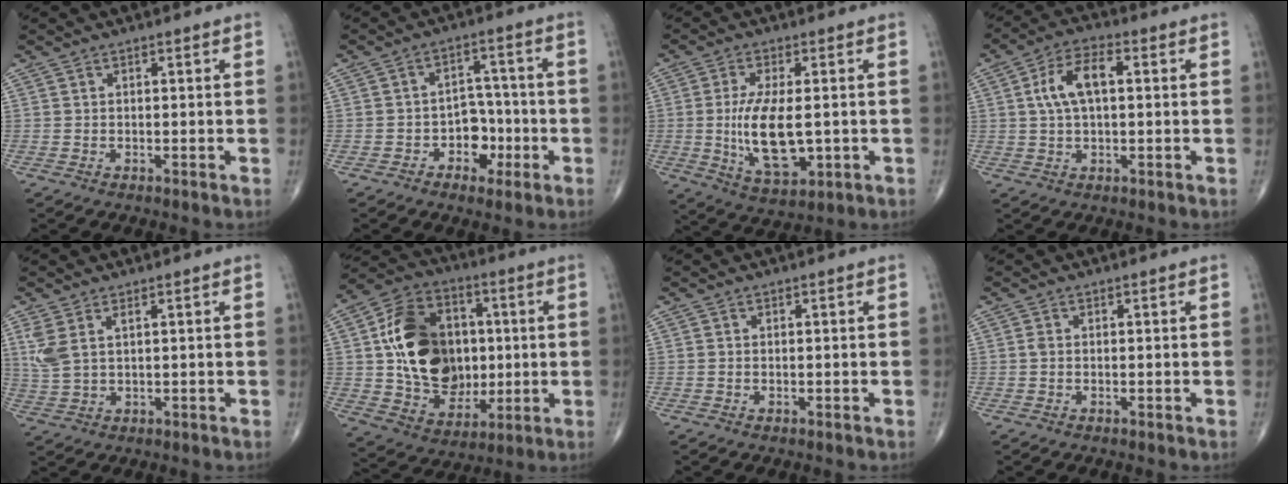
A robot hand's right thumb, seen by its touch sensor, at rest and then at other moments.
{"total": 6.4, "force": [-2.4, 4.9, 3.3], "torque": [-0.004, 0.037, -0.039]}
{"total": 12.2, "force": [-0.8, 5.6, 10.8], "torque": [-0.197, -0.014, -0.004]}
{"total": 8.4, "force": [1.3, 4.2, 7.1], "torque": [-0.135, 0.022, 0.021]}
{"total": 4.9, "force": [1.8, 2.2, 3.9], "torque": [-0.102, 0.005, 0.047]}
{"total": 21.2, "force": [1.5, 15.6, 14.3], "torque": [-0.206, 0.010, 0.036]}
{"total": 0.0}
{"total": 0.7, "force": [-0.1, 0.5, 0.5], "torque": [-0.009, 0.000, -0.005]}